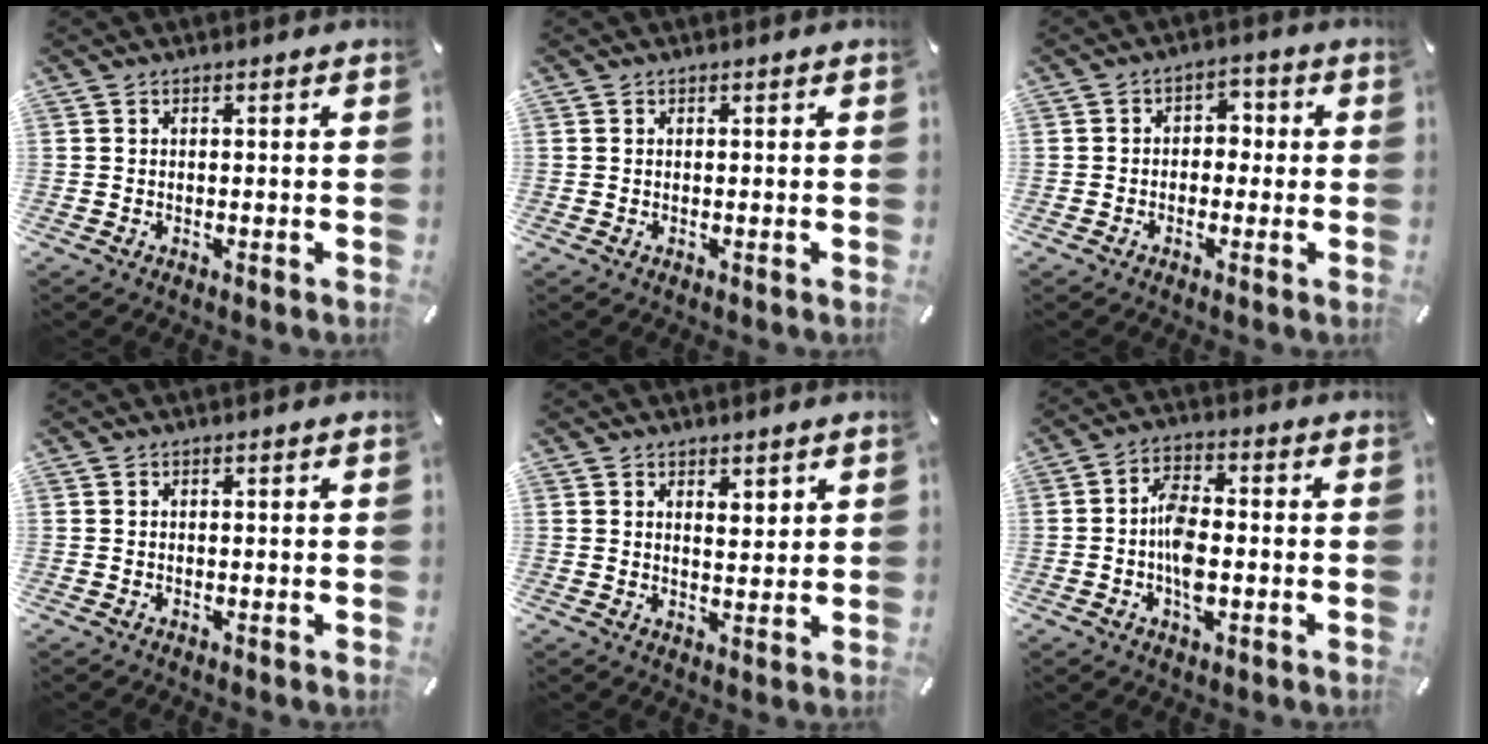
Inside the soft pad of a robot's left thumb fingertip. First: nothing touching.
{"total": 0.0}
{"total": 3.9, "force": [-1.4, 3.1, 1.9], "torque": [-0.020, 0.011, -0.033]}
{"total": 0.0}
{"total": 2.8, "force": [2.2, 1.5, 1.0], "torque": [-0.005, -0.011, 0.037]}
{"total": 7.8, "force": [-1.6, 4.2, 6.3], "torque": [-0.124, 0.010, -0.027]}